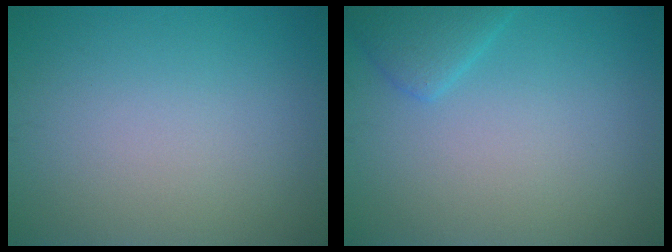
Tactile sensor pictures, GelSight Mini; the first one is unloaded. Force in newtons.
{"total": 2.2, "press": 2.2, "slide": 0.1}